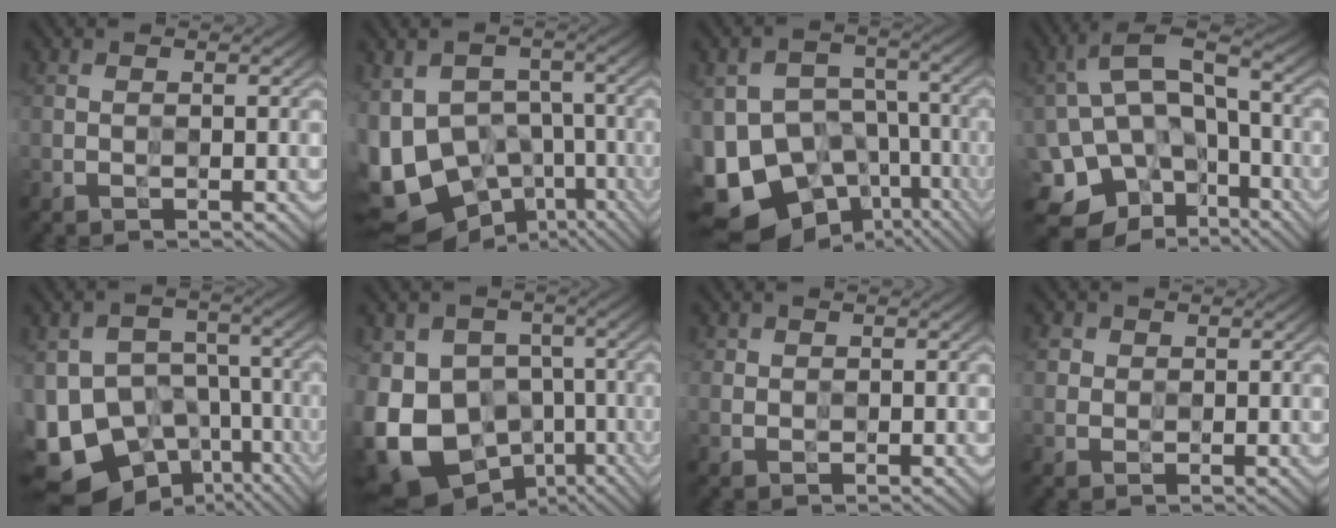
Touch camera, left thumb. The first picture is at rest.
{"total": 13.5, "force": [-4.5, 10.1, 7.7], "torque": [-0.195, -0.012, -0.047]}
{"total": 16.0, "force": [-7.7, 11.8, 7.6], "torque": [-0.191, -0.031, -0.093]}
{"total": 15.0, "force": [-6.0, 10.6, 8.8], "torque": [-0.204, -0.021, -0.071]}
{"total": 14.5, "force": [-7.2, 10.5, 6.8], "torque": [-0.176, -0.030, -0.089]}
{"total": 17.0, "force": [-6.0, 13.2, 8.9], "torque": [-0.227, -0.024, -0.100]}
{"total": 1.1, "force": [0.6, 0.9, 0.1], "torque": [0.000, -0.001, 0.013]}
{"total": 2.0, "force": [0.9, 1.7, 0.5], "torque": [-0.015, -0.004, 0.018]}